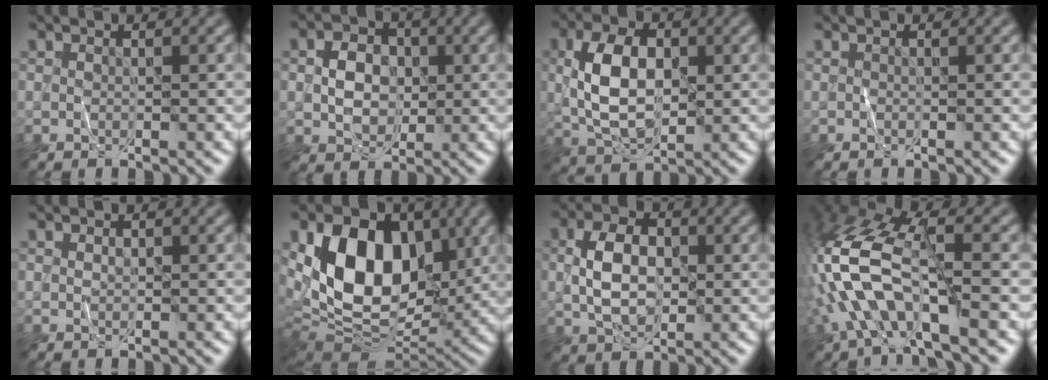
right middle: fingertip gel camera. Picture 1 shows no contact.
{"total": 3.7, "force": [0.0, 2.9, 2.3], "torque": [-0.038, 0.003, -0.005]}
{"total": 7.2, "force": [0.4, 4.2, 5.8], "torque": [-0.114, 0.003, 0.005]}
{"total": 0.0}
{"total": 0.6, "force": [0.2, 0.4, 0.4], "torque": [-0.009, 0.000, 0.003]}
{"total": 11.9, "force": [2.0, 7.9, 8.7], "torque": [-0.136, -0.006, 0.031]}
{"total": 5.2, "force": [-0.1, 3.3, 4.0], "torque": [-0.079, 0.003, -0.003]}
{"total": 10.6, "force": [-2.8, 4.3, 9.2], "torque": [-0.211, 0.010, -0.061]}